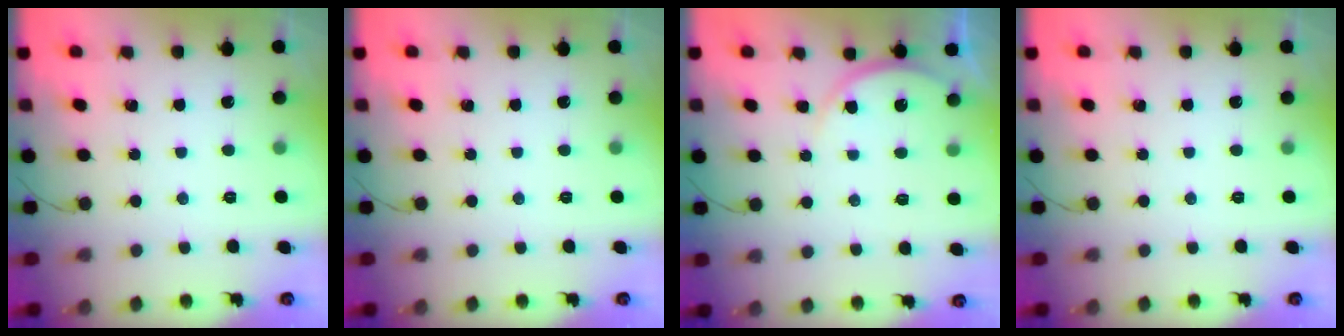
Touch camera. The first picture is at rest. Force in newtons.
{"total": 0.0}
{"total": 6.1, "press": 6.1, "slide": 0.6}
{"total": 0.0}